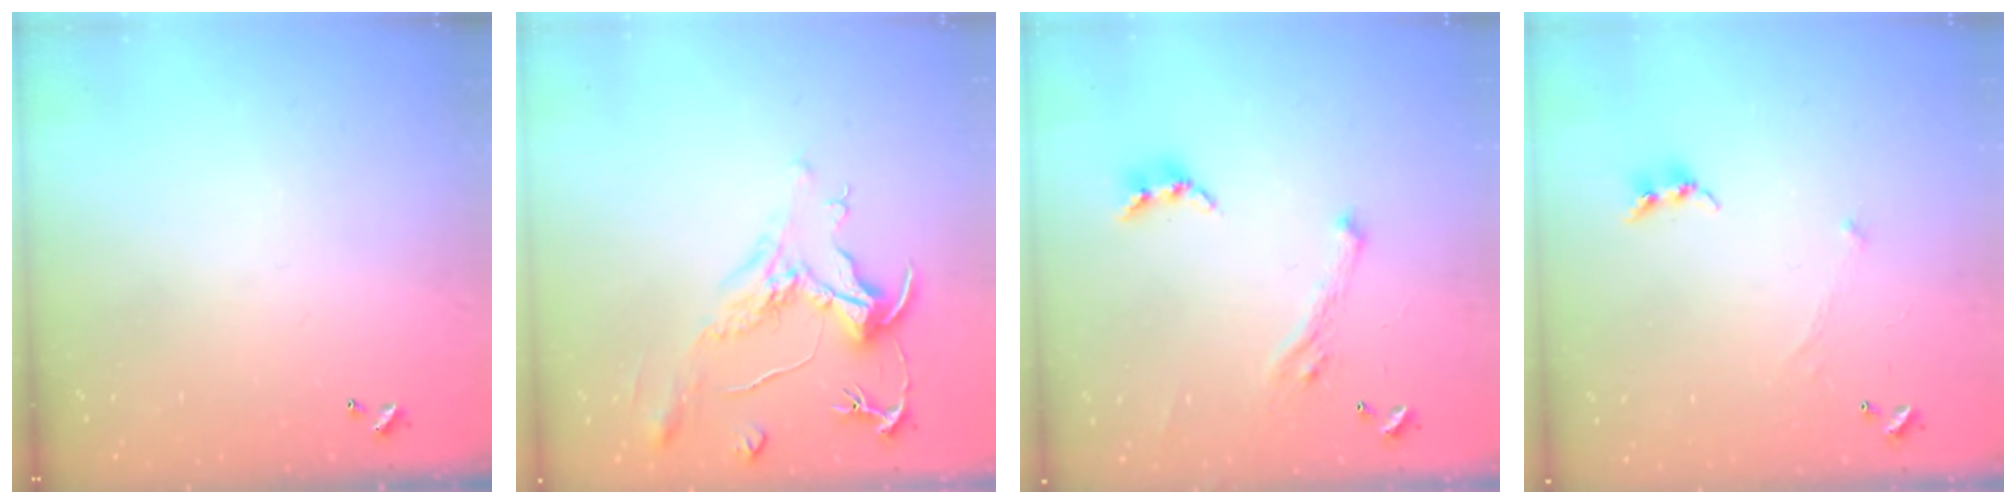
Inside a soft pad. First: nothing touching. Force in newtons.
{"total": 2.1, "press": 1.7, "slide": 1.3}
{"total": 2.7, "press": 2.7, "slide": 0.4}
{"total": 0.6, "press": 0.4, "slide": 0.4}